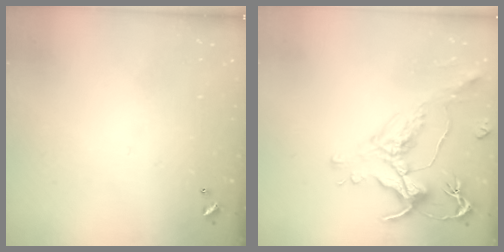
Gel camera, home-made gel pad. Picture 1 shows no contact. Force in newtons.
{"total": 1.8, "press": 1.3, "slide": 1.2}